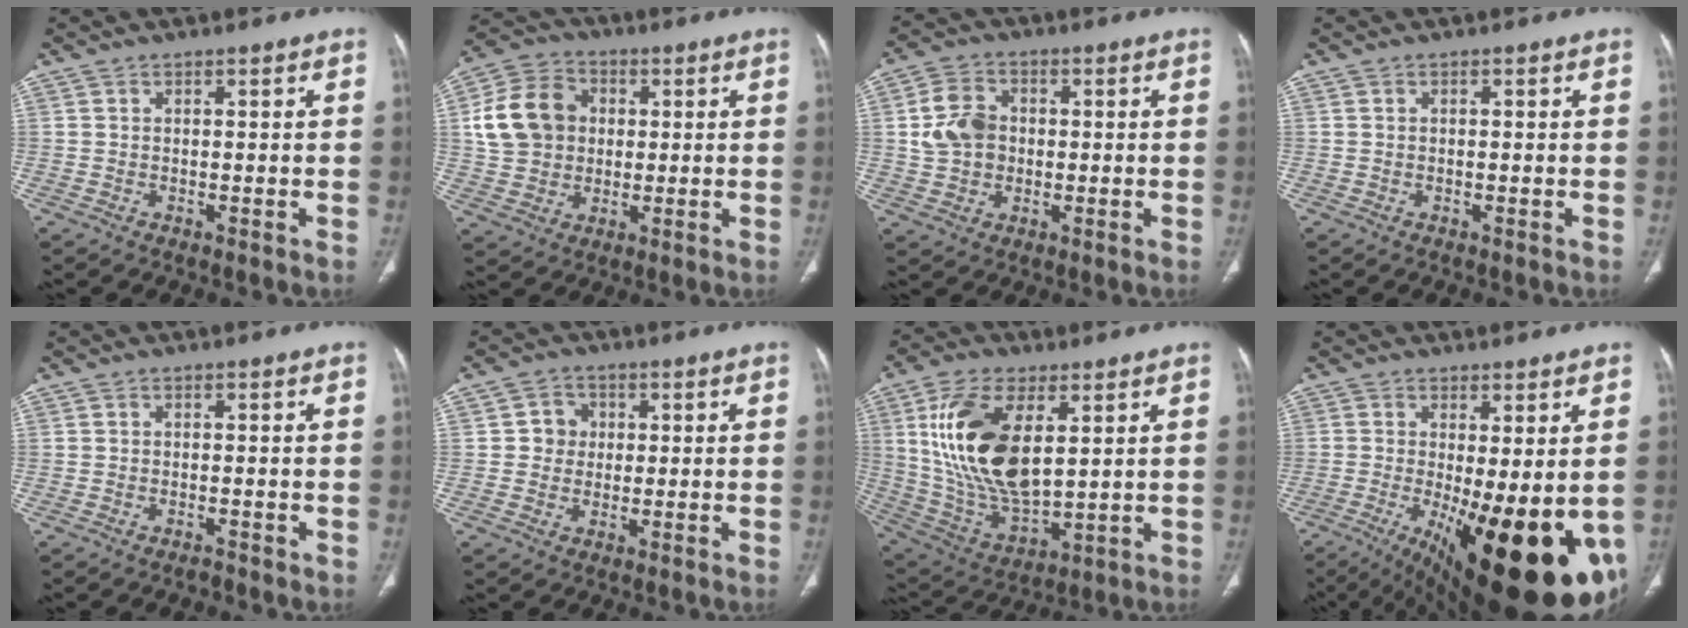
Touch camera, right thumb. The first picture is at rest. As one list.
[{"total": 13.1, "force": [1.8, 11.0, 7.0], "torque": [-0.116, 0.016, 0.032]}, {"total": 8.0, "force": [0.3, 6.4, 4.8], "torque": [-0.078, 0.011, 0.004]}, {"total": 0.0}, {"total": 0.8, "force": [-0.7, 0.2, 0.3], "torque": [-0.009, 0.004, -0.011]}, {"total": 4.4, "force": [0.5, 4.1, 1.4], "torque": [0.006, 0.007, 0.005]}, {"total": 20.0, "force": [5.3, 10.1, 16.5], "torque": [-0.314, -0.025, 0.108]}, {"total": 23.7, "force": [-6.4, 8.1, 21.3], "torque": [-0.255, -0.038, -0.072]}]